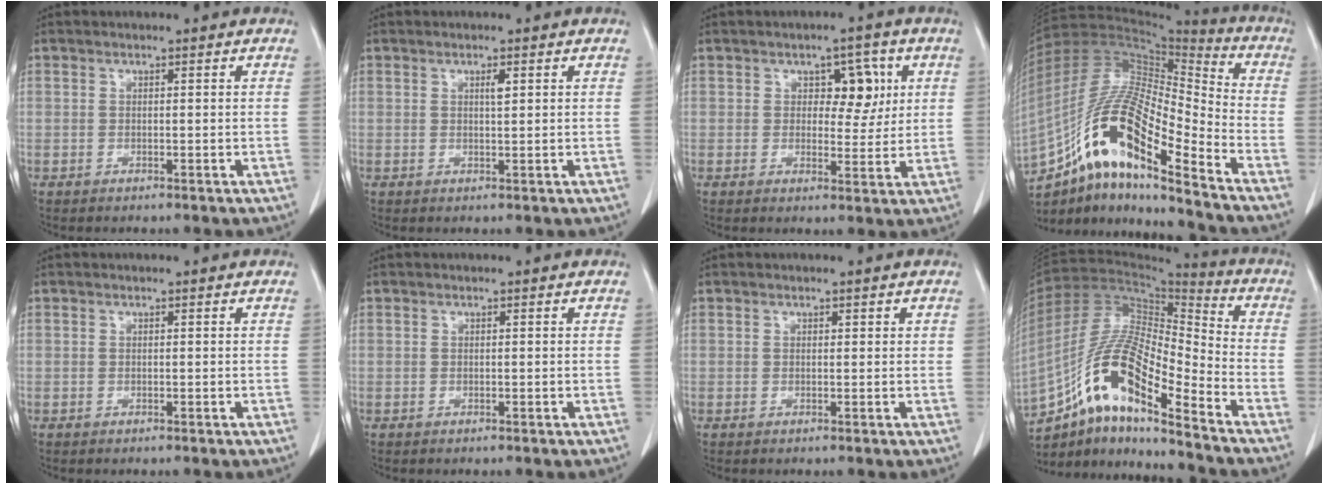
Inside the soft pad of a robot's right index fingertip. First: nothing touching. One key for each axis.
{"total": 1.2, "fx": 0.5, "fy": 0.2, "fz": 1.1, "tx": -0.021, "ty": -0.001, "tz": 0.008}
{"total": 5.5, "fx": 1.7, "fy": 3.2, "fz": 4.2, "tx": -0.046, "ty": 0.009, "tz": 0.025}
{"total": 19.1, "fx": -11.2, "fy": 3.3, "fz": 15.1, "tx": -0.298, "ty": 0.009, "tz": -0.195}
{"total": 0.0}
{"total": 0.0}
{"total": 0.8, "fx": 0.4, "fy": 0.4, "fz": 0.5, "tx": 0.000, "ty": 0.001, "tz": 0.004}
{"total": 16.4, "fx": -10.2, "fy": 2.6, "fz": 12.6, "tx": -0.243, "ty": 0.011, "tz": -0.178}